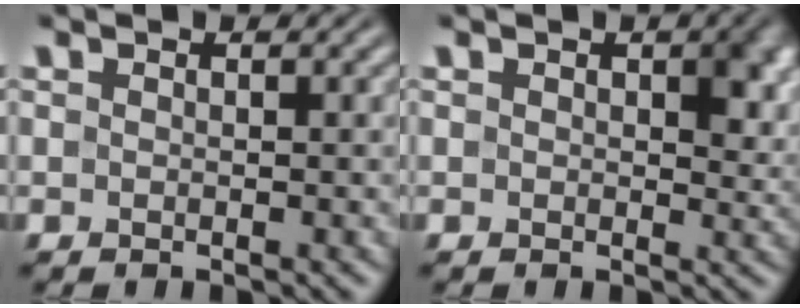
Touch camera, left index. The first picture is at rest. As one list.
[{"total": 3.3, "force": [0.8, 1.9, 2.6], "torque": [-0.032, -0.003, 0.013]}]